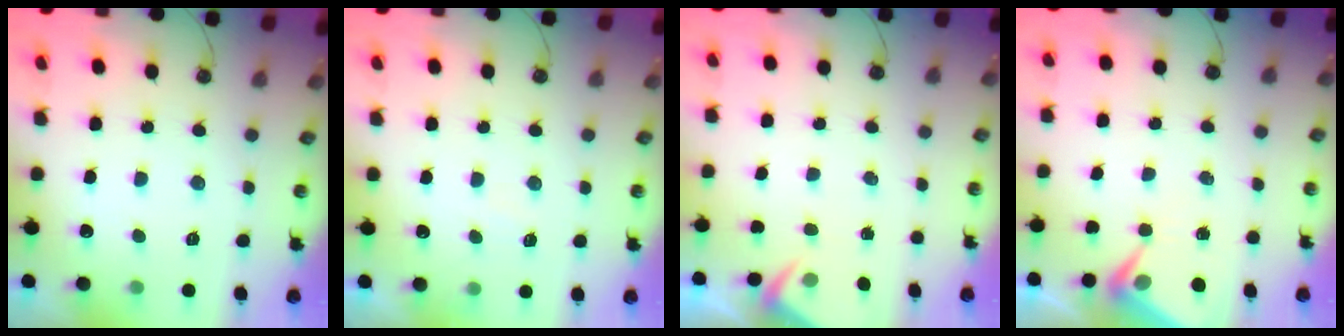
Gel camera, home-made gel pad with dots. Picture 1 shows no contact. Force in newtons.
{"total": 5.7, "press": 5.7, "slide": 0.8}
{"total": 2.9, "press": 2.9, "slide": 0.4}
{"total": 5.9, "press": 5.8, "slide": 0.7}